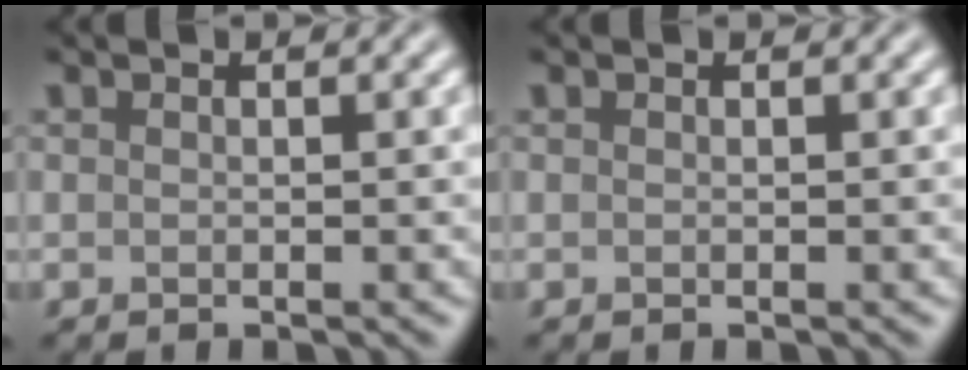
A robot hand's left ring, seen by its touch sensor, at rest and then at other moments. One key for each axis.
{"total": 0.0}